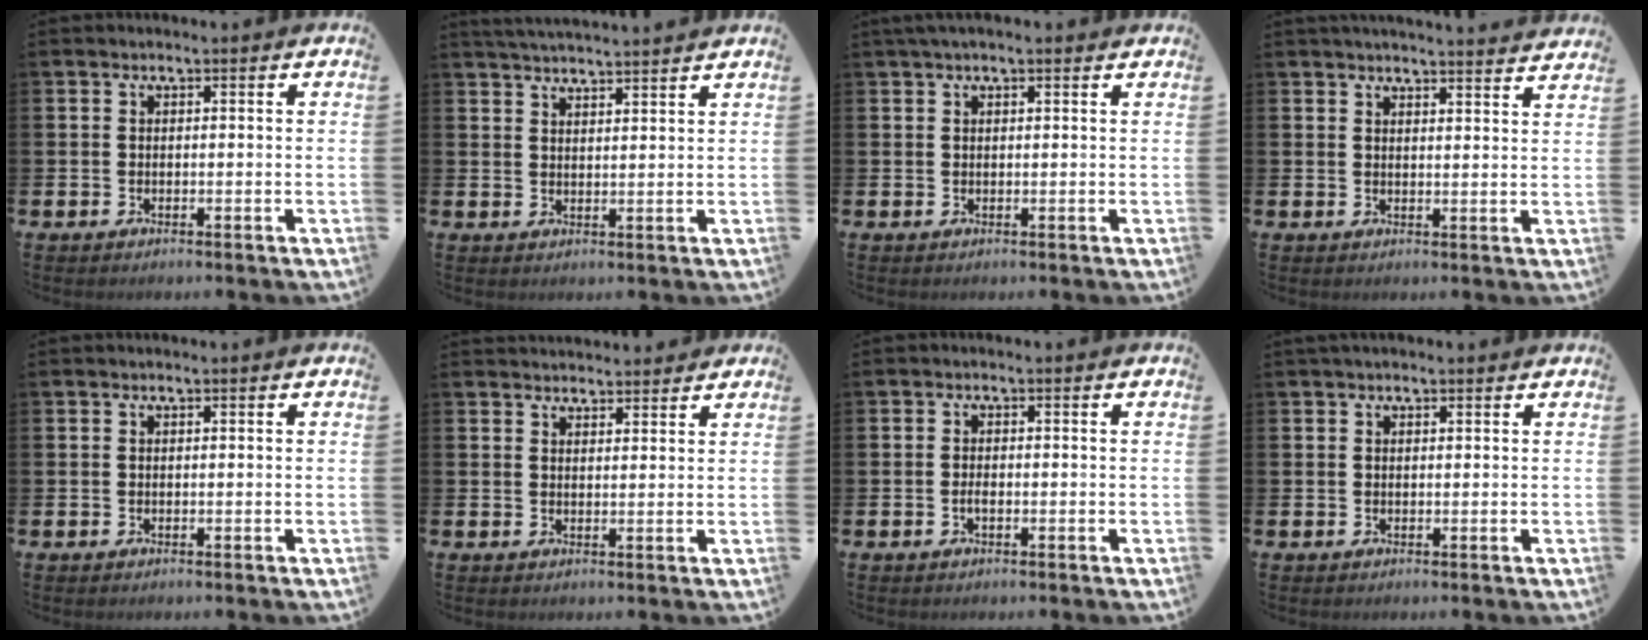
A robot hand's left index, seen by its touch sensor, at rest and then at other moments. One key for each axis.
{"total": 3.6, "fx": 3.6, "fy": -0.4, "fz": 0.1, "tx": -0.006, "ty": -0.019, "tz": 0.065}
{"total": 1.4, "fx": 1.1, "fy": 0.2, "fz": 0.9, "tx": -0.013, "ty": 0.002, "tz": 0.018}
{"total": 3.5, "fx": 3.5, "fy": -0.3, "fz": 0.1, "tx": 0.005, "ty": -0.025, "tz": 0.061}
{"total": 0.0}
{"total": 2.8, "fx": 2.7, "fy": 0.6, "fz": -0.1, "tx": 0.010, "ty": -0.015, "tz": 0.048}
{"total": 1.1, "fx": -0.4, "fy": 0.4, "fz": 0.9, "tx": -0.019, "ty": -0.001, "tz": -0.006}
{"total": 0.9, "fx": 0.8, "fy": 0.2, "fz": 0.4, "tx": 0.005, "ty": -0.001, "tz": 0.012}